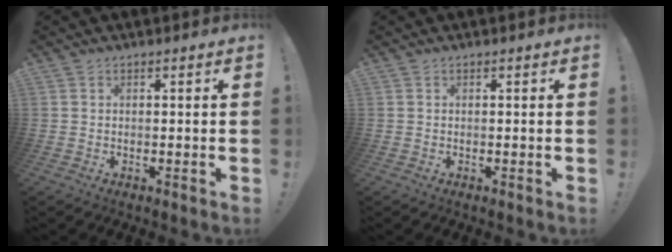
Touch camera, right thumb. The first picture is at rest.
{"total": 0.0}